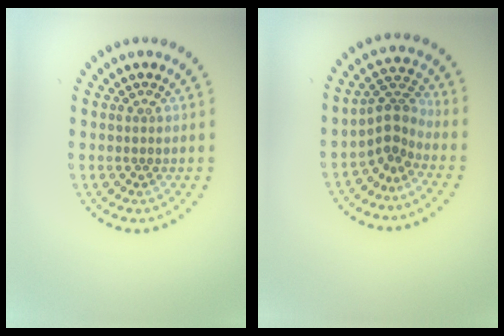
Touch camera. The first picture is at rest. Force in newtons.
{"total": 2.9, "press": 1.9, "slide": 2.1}